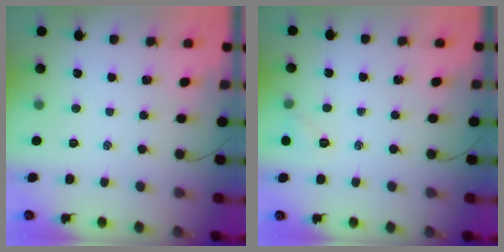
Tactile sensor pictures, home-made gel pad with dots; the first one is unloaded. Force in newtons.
{"total": 5.3, "press": 5.1, "slide": 1.4}